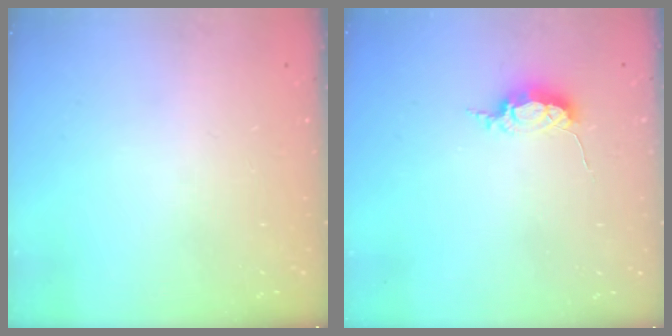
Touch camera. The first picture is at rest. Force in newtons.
{"total": 5.5, "press": 5.5, "slide": 0.3}